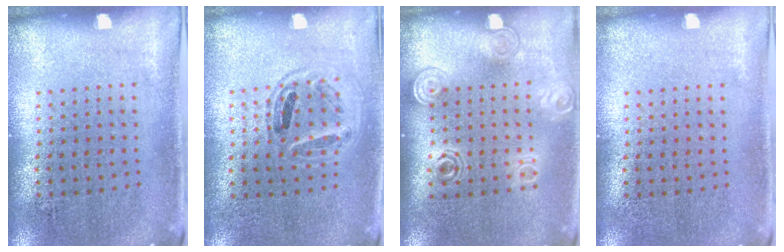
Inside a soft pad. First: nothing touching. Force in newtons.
{"total": 0.9, "press": 0.9, "slide": 0.4}
{"total": 1.5, "press": 1.3, "slide": 0.9}
{"total": 0.0}